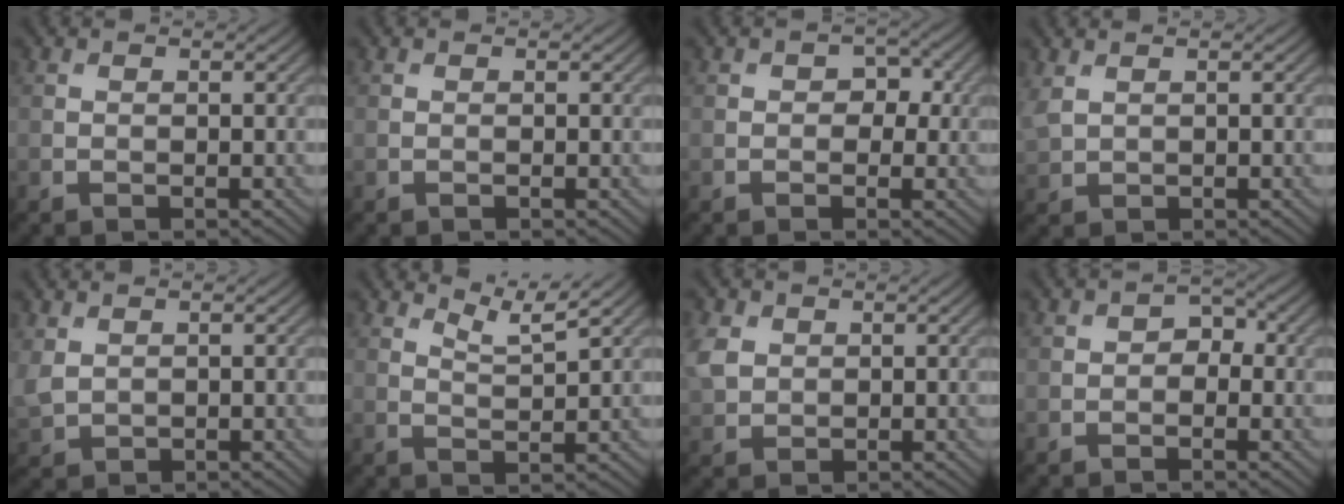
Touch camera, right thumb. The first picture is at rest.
{"total": 0.0}
{"total": 2.4, "force": [0.0, 1.8, 1.5], "torque": [-0.020, -0.001, -0.007]}
{"total": 2.5, "force": [1.3, 1.5, 1.6], "torque": [-0.054, 0.005, 0.033]}
{"total": 2.8, "force": [1.0, 2.0, 1.7], "torque": [-0.057, 0.000, 0.024]}
{"total": 3.6, "force": [3.1, 0.3, 1.8], "torque": [-0.037, -0.001, 0.063]}
{"total": 3.9, "force": [1.1, 3.1, 2.1], "torque": [-0.071, 0.005, 0.024]}
{"total": 2.0, "force": [-0.4, 1.6, 1.1], "torque": [-0.013, 0.001, -0.010]}